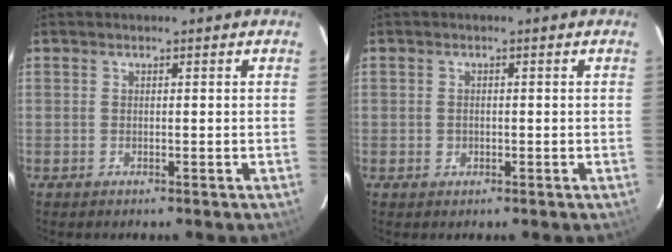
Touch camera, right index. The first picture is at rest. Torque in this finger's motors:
{"motor_torque": [0.27, 0.03, 0.06, 0.01]}